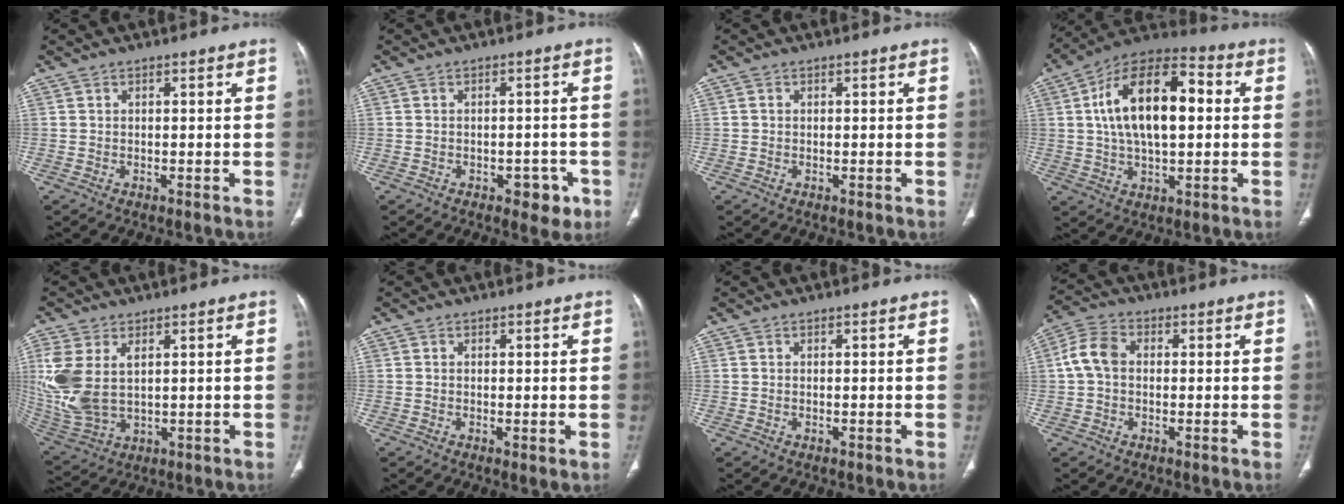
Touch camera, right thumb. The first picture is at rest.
{"total": 4.6, "force": [-2.3, 2.8, 2.9], "torque": [-0.017, 0.014, -0.025]}
{"total": 0.5, "force": [0.0, 0.5, 0.2], "torque": [-0.001, 0.002, -0.001]}
{"total": 18.7, "force": [2.5, 9.5, 16.0], "torque": [-0.263, 0.027, 0.035]}
{"total": 13.2, "force": [2.9, 7.9, 10.2], "torque": [-0.247, -0.006, 0.074]}
{"total": 1.0, "force": [-0.1, 0.3, 1.0], "torque": [-0.020, -0.006, -0.002]}
{"total": 0.0}
{"total": 6.2, "force": [0.2, 4.6, 4.3], "torque": [-0.086, 0.020, -0.003]}